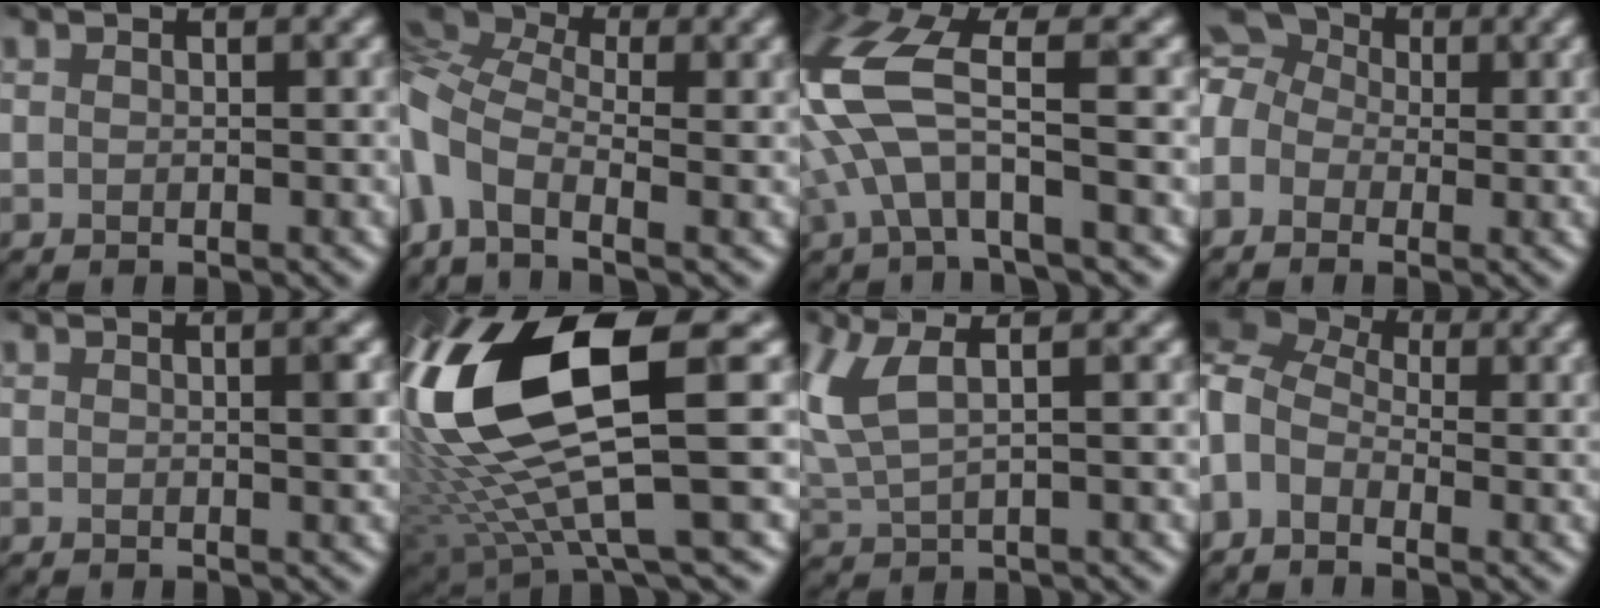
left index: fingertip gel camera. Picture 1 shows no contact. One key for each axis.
{"total": 7.0, "fx": -2.0, "fy": 4.0, "fz": 5.4, "tx": -0.134, "ty": -0.004, "tz": -0.062}
{"total": 8.2, "fx": -0.4, "fy": 2.8, "fz": 7.7, "tx": -0.194, "ty": 0.007, "tz": -0.021}
{"total": 7.6, "fx": 0.5, "fy": 6.3, "fz": 4.2, "tx": -0.096, "ty": 0.029, "tz": -0.045}
{"total": 1.6, "fx": 0.3, "fy": 0.3, "fz": 1.6, "tx": -0.021, "ty": 0.001, "tz": 0.001}
{"total": 16.4, "fx": 3.2, "fy": 5.3, "fz": 15.2, "tx": -0.323, "ty": -0.021, "tz": 0.076}
{"total": 4.3, "fx": 1.6, "fy": 1.4, "fz": 3.7, "tx": -0.102, "ty": -0.001, "tz": 0.039}
{"total": 6.4, "fx": 0.1, "fy": 4.7, "fz": 4.4, "tx": -0.107, "ty": 0.018, "tz": -0.012}